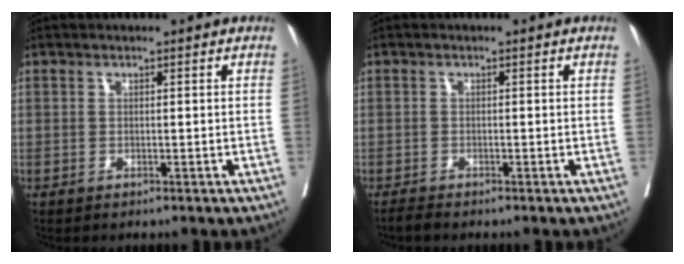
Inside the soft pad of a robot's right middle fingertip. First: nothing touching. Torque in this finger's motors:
{"motor_torque": [0.20, -0.16, 0.04, 0.00]}